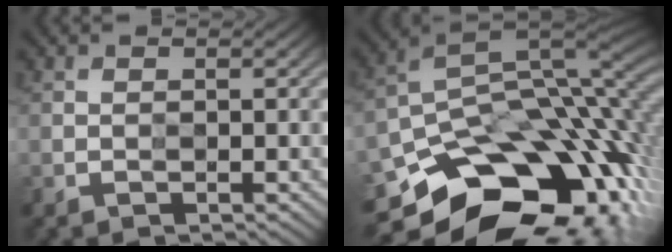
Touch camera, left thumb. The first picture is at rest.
{"total": 17.9, "force": [-9.3, 11.0, 10.6], "torque": [-0.164, -0.023, -0.141]}